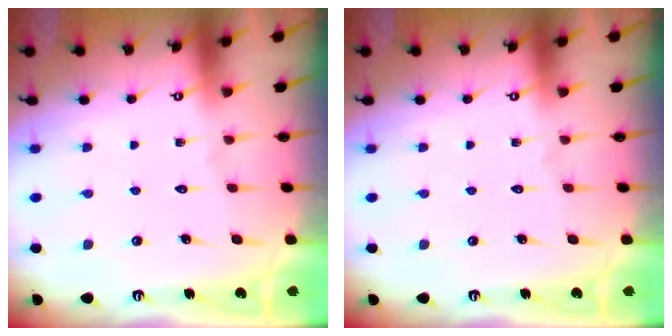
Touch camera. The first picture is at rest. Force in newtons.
{"total": 0.0}